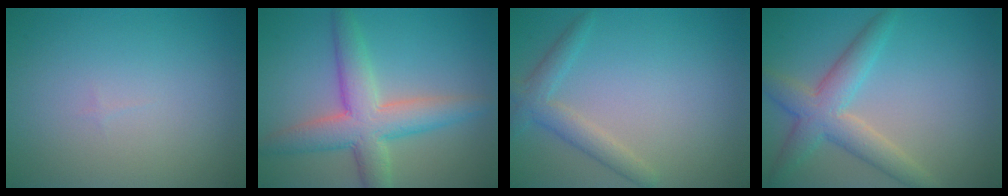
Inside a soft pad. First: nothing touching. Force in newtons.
{"total": 6.3, "press": 6.3, "slide": 0.1}
{"total": 2.6, "press": 2.6, "slide": 0.1}
{"total": 4.8, "press": 4.8, "slide": 0.3}